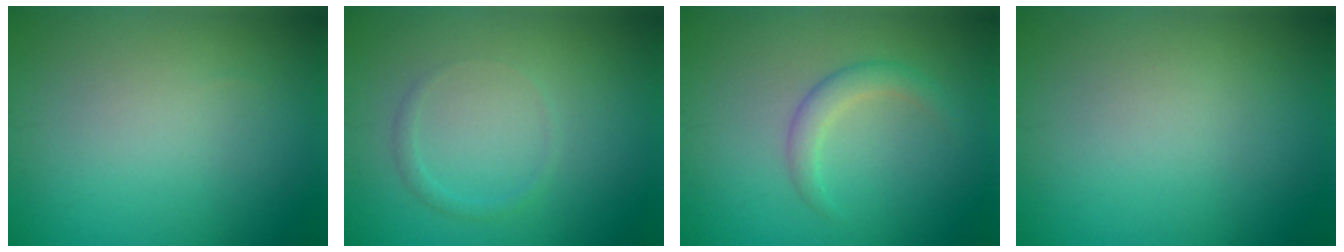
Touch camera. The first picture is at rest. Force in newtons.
{"total": 0.8, "press": 0.8, "slide": 0.1}
{"total": 2.0, "press": 2.0, "slide": 0.1}
{"total": 0.0}